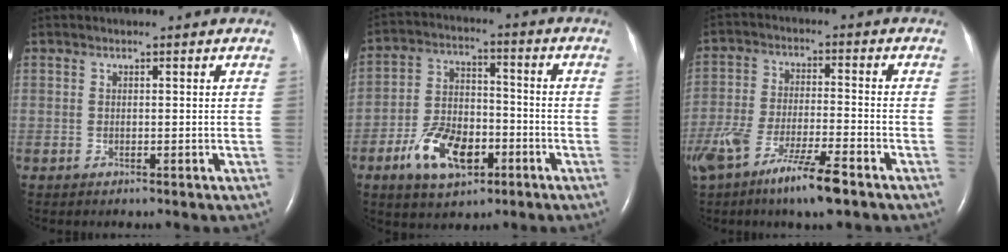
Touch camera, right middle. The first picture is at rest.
{"total": 10.9, "force": [-5.0, 5.7, 7.9], "torque": [-0.160, 0.007, -0.083]}
{"total": 12.9, "force": [-8.6, 1.8, 9.4], "torque": [-0.195, -0.029, -0.156]}